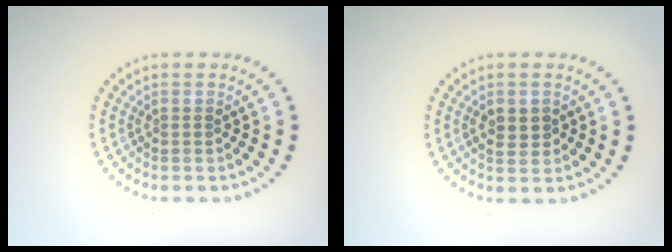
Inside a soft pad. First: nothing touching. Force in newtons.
{"total": 1.5, "press": 1.5, "slide": 0.1}